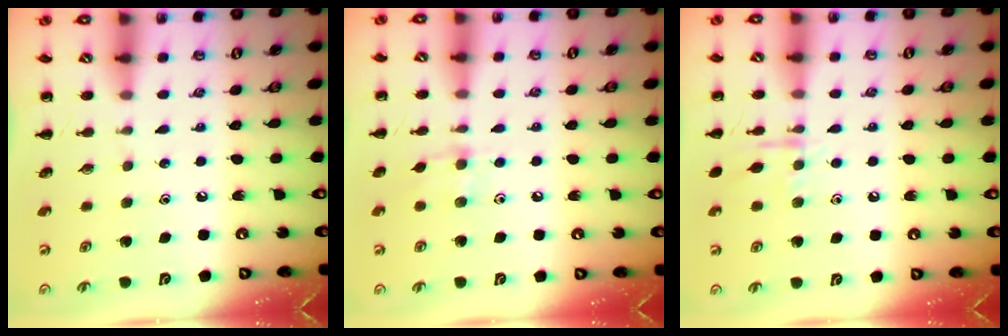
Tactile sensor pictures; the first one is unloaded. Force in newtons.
{"total": 4.3, "press": 4.2, "slide": 1.2}
{"total": 7.9, "press": 7.8, "slide": 0.8}